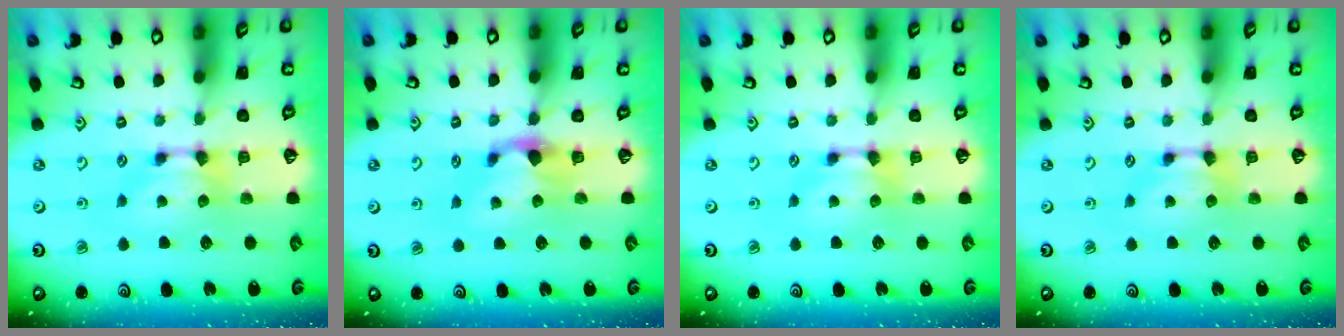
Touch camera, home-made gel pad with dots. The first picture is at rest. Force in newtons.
{"total": 1.4, "press": 0.6, "slide": 1.3}
{"total": 0.0}
{"total": 0.0}